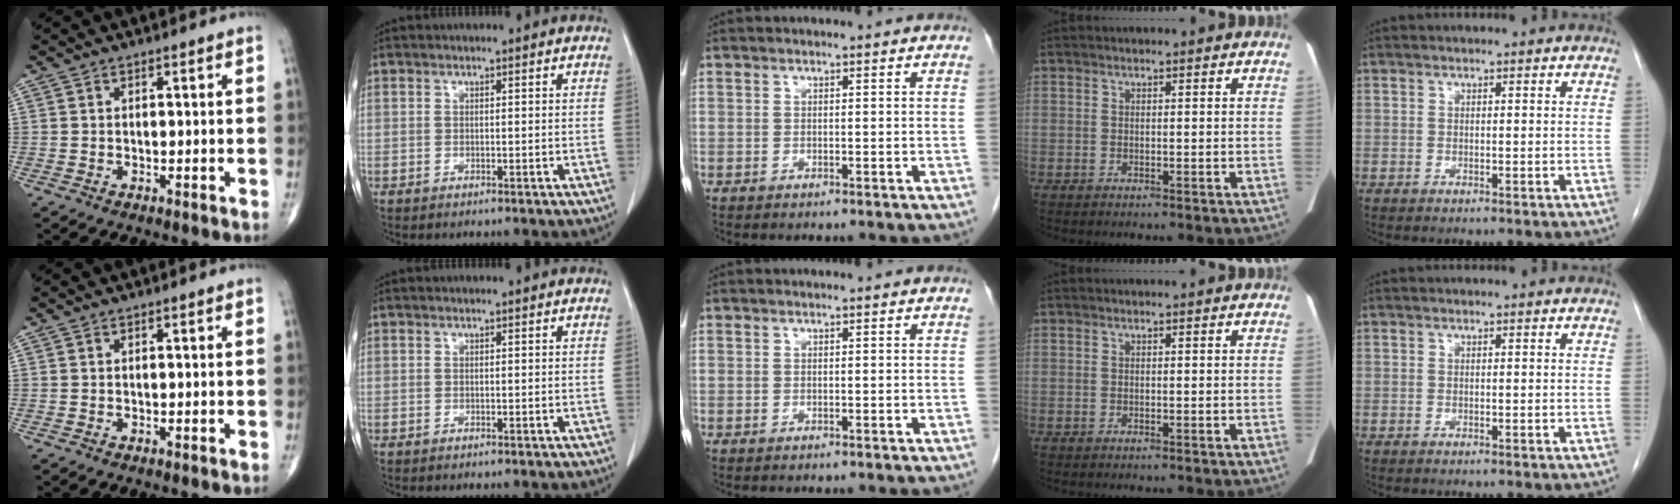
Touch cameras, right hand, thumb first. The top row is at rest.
{}